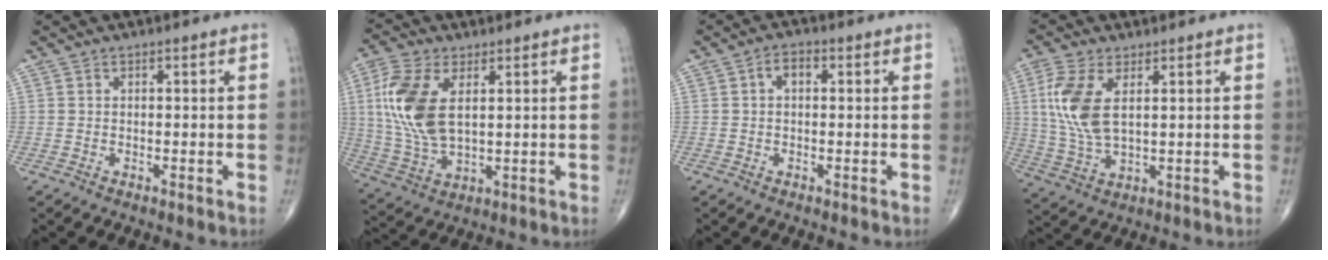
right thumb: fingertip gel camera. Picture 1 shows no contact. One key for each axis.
{"total": 13.9, "fx": 3.1, "fy": 7.3, "fz": 11.3, "tx": -0.253, "ty": -0.008, "tz": 0.068}
{"total": 3.0, "fx": 0.5, "fy": 1.8, "fz": 2.4, "tx": -0.037, "ty": 0.012, "tz": 0.005}
{"total": 10.6, "fx": 2.6, "fy": 5.0, "fz": 8.9, "tx": -0.204, "ty": -0.007, "tz": 0.059}